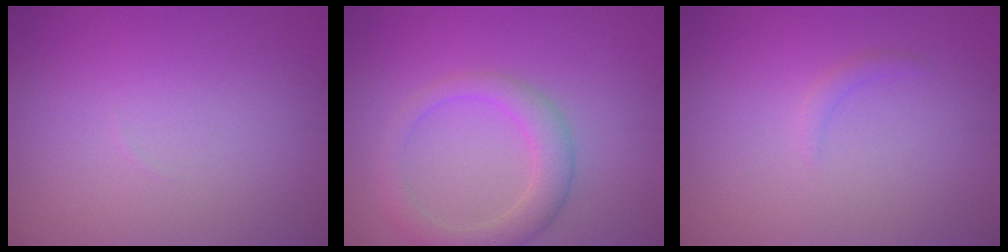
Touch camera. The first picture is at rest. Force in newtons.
{"total": 3.6, "press": 3.5, "slide": 0.2}
{"total": 0.8, "press": 0.8, "slide": 0.1}